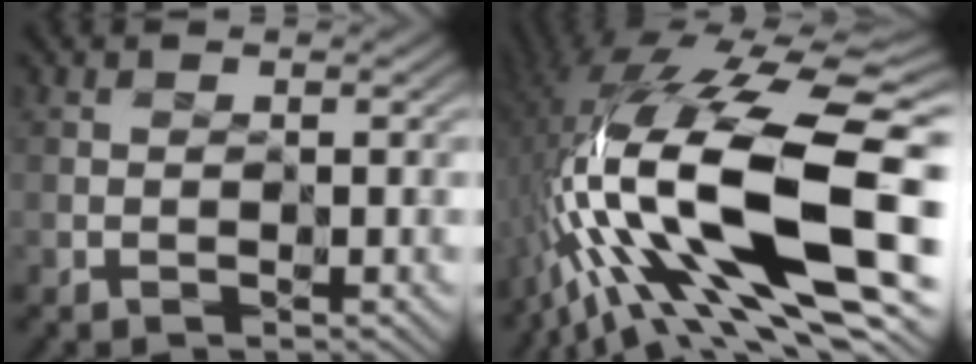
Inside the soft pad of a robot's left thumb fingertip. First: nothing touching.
{"total": 20.0, "force": [-3.4, 6.3, 18.7], "torque": [-0.364, 0.002, -0.066]}